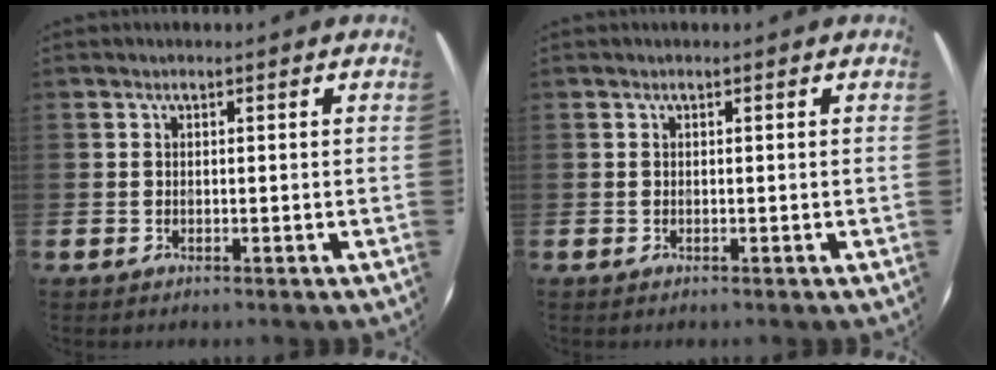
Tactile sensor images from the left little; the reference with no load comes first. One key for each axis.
{"total": 0.0}